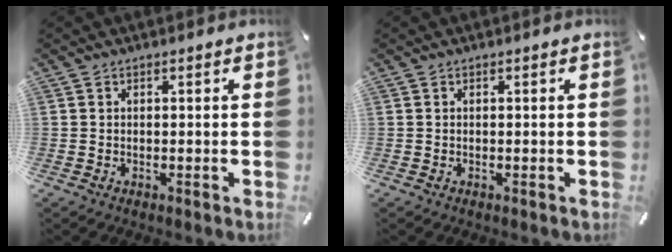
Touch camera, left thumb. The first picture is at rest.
{"total": 0.0}